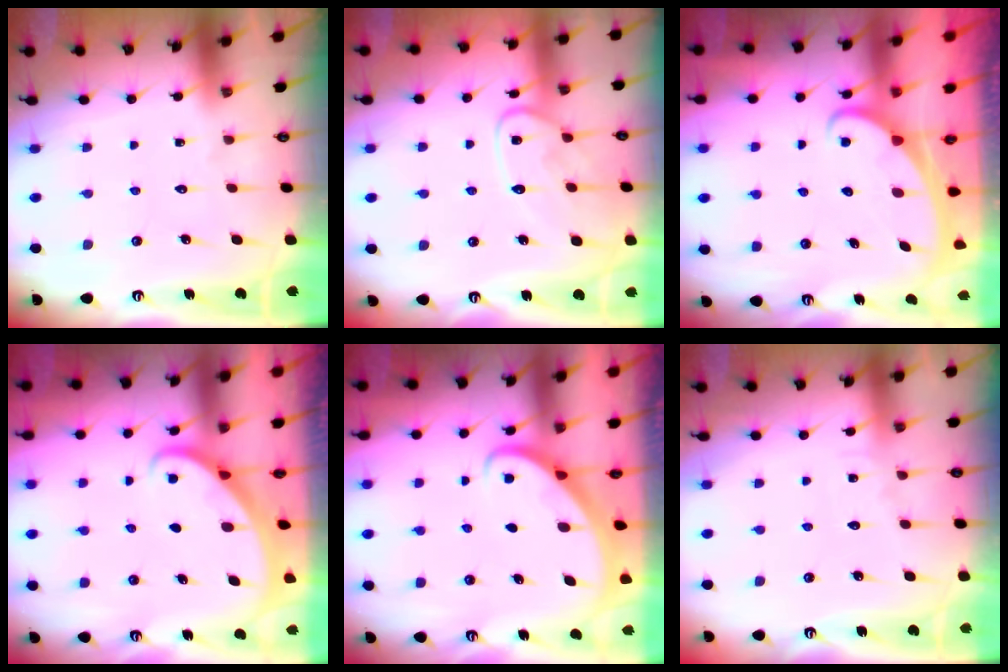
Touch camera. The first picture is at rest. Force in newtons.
{"total": 11.6, "press": 11.6, "slide": 0.7}
{"total": 1.9, "press": 1.9, "slide": 0.1}
{"total": 1.8, "press": 1.8, "slide": 0.0}
{"total": 2.9, "press": 2.9, "slide": 0.2}
{"total": 4.5, "press": 4.5, "slide": 0.5}